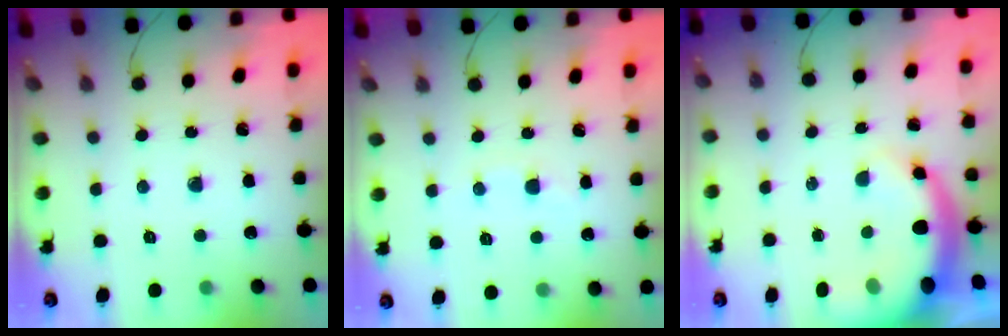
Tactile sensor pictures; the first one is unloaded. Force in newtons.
{"total": 2.2, "press": 2.1, "slide": 0.7}
{"total": 8.9, "press": 8.7, "slide": 1.8}